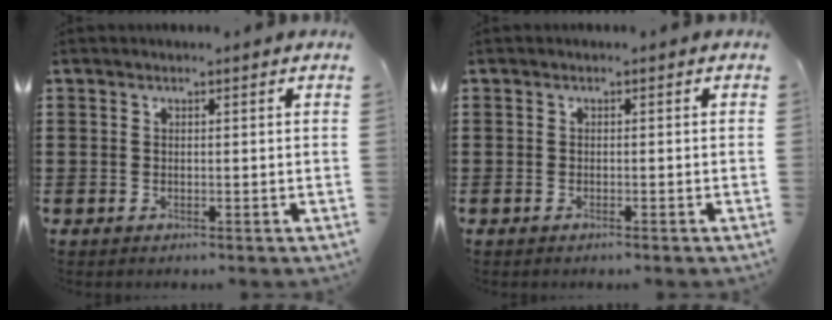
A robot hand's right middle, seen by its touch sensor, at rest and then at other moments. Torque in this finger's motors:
{"motor_torque": [-0.13, 0.01, 0.03, -0.01]}